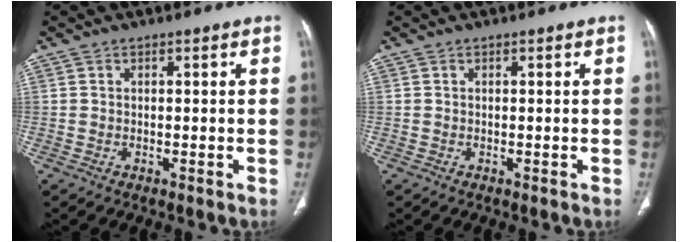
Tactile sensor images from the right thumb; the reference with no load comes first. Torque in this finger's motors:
{"motor_torque": [0.00, 0.00, 0.00, 0.00, 0.00]}